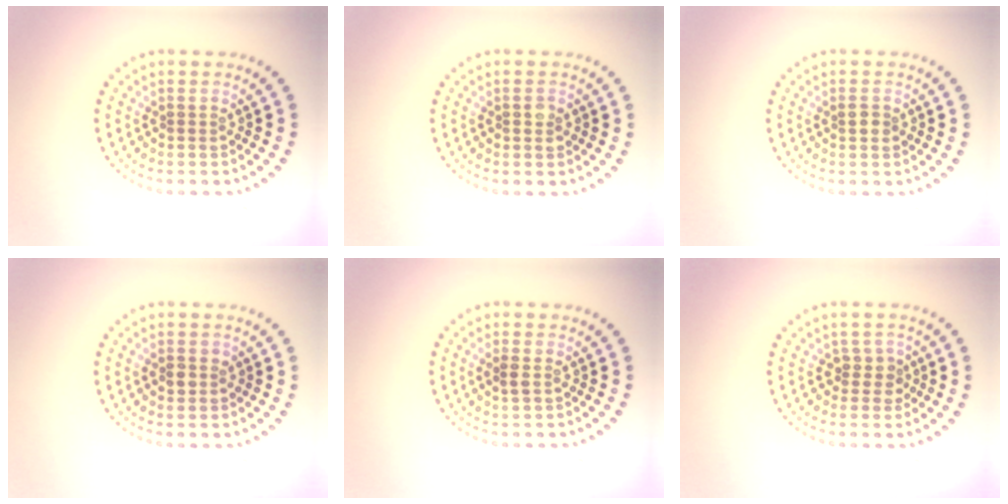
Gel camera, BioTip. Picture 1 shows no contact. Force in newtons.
{"total": 1.4, "press": 1.4, "slide": 0.0}
{"total": 1.0, "press": 1.0, "slide": 0.0}
{"total": 1.1, "press": 1.0, "slide": 0.4}
{"total": 1.0, "press": 0.9, "slide": 0.3}
{"total": 1.5, "press": 1.2, "slide": 0.8}